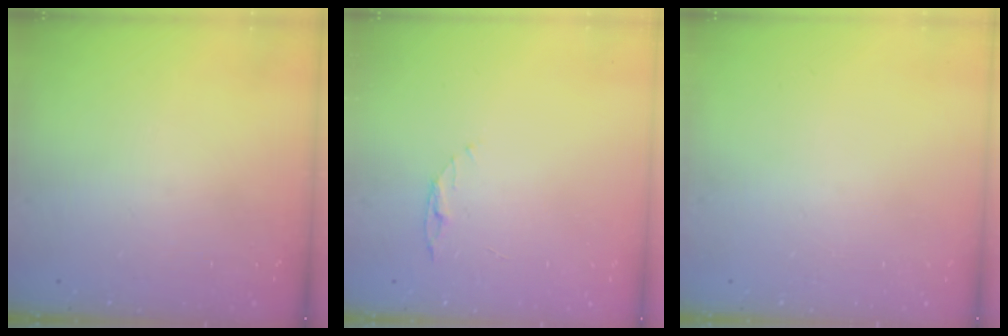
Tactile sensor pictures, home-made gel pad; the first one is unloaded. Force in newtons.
{"total": 3.9, "press": 3.9, "slide": 0.4}
{"total": 0.0}